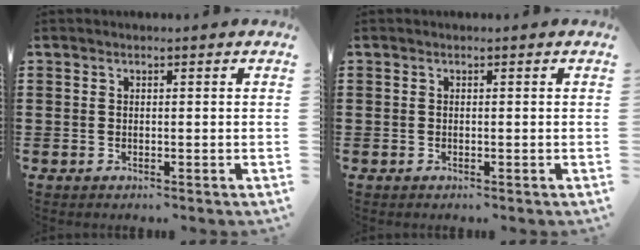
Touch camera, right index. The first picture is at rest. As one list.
[{"total": 0.0}]